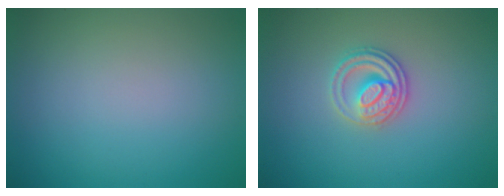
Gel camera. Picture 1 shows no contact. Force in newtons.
{"total": 2.7, "press": 2.5, "slide": 0.9}